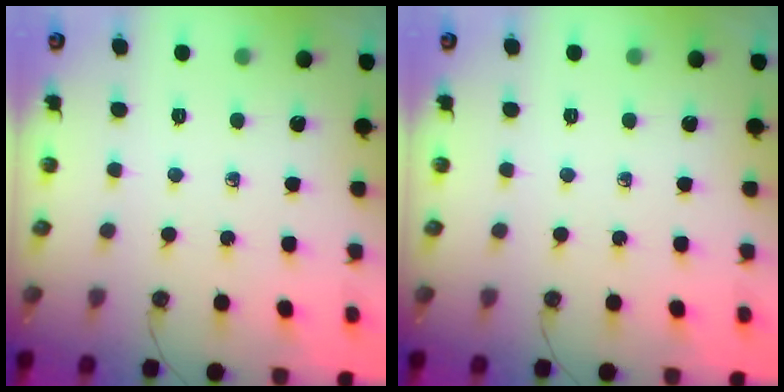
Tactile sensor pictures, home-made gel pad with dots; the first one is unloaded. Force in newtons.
{"total": 0.0}